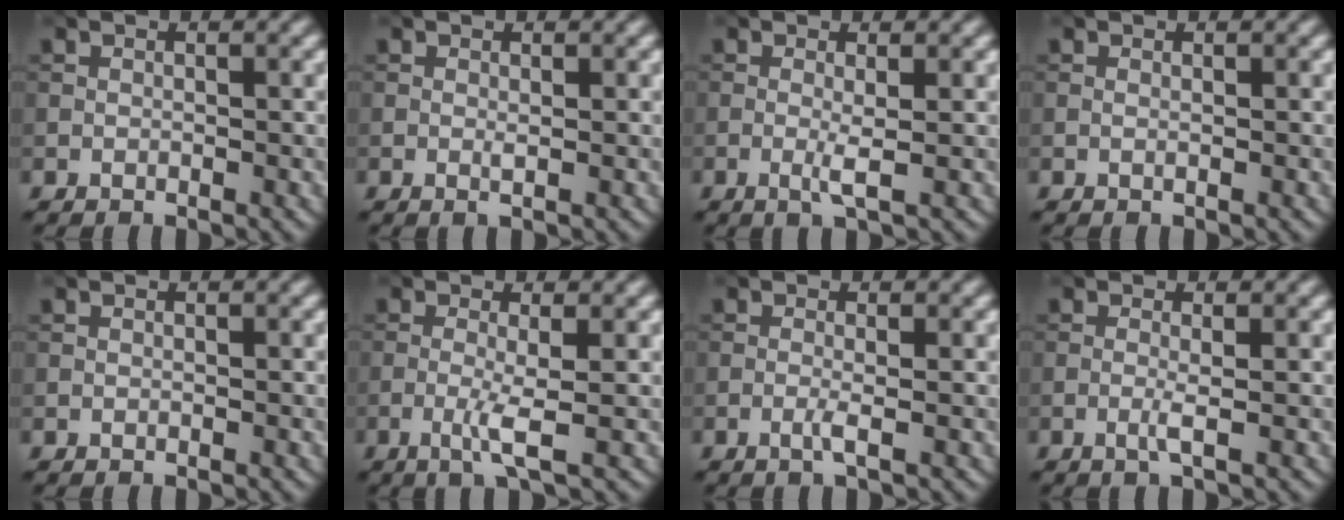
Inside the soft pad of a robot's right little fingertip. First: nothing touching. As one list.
[{"total": 0.7, "force": [0.2, 0.0, 0.6], "torque": [-0.009, 0.001, 0.002]}, {"total": 1.5, "force": [0.1, 0.0, 1.5], "torque": [-0.027, 0.001, -0.004]}, {"total": 0.0}, {"total": 0.0}, {"total": 2.2, "force": [-0.3, 0.0, 2.1], "torque": [-0.039, 0.003, -0.015]}, {"total": 1.1, "force": [-0.1, 0.0, 1.1], "torque": [-0.015, 0.007, -0.008]}, {"total": 1.2, "force": [0.0, -0.1, 1.1], "torque": [-0.018, 0.007, -0.006]}]